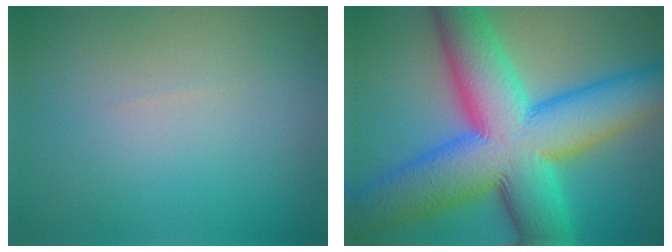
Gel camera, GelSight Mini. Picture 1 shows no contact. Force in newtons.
{"total": 16.0, "press": 16.0, "slide": 0.3}